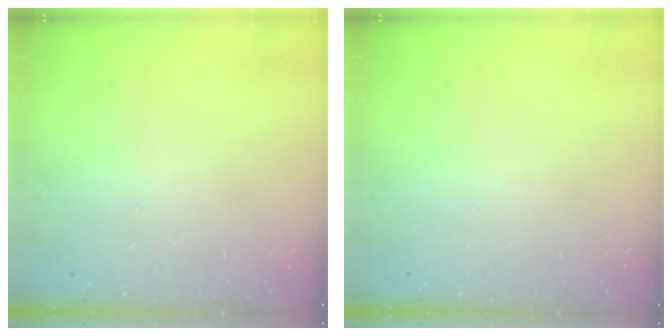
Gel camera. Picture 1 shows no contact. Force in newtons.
{"total": 0.0}